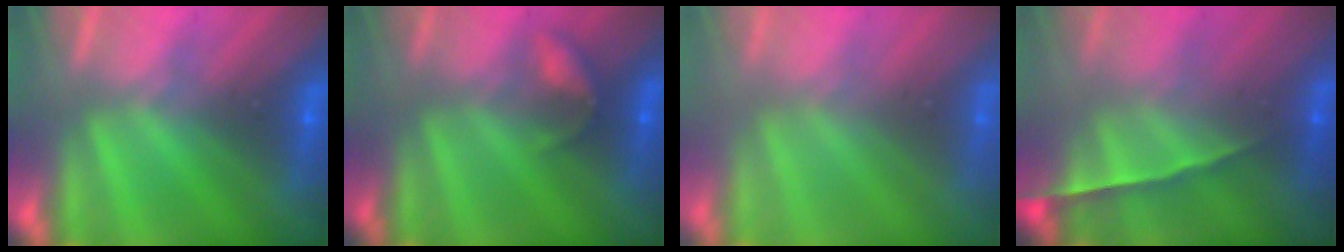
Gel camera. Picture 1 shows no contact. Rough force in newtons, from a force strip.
{"total": 2.2}
{"total": 2.9}
{"total": 1.5}